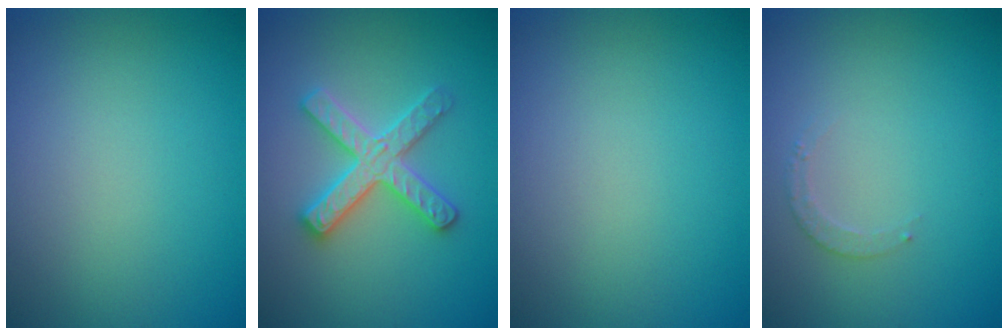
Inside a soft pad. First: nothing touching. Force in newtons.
{"total": 4.5, "press": 4.5, "slide": 0.6}
{"total": 0.0}
{"total": 1.3, "press": 1.2, "slide": 0.2}